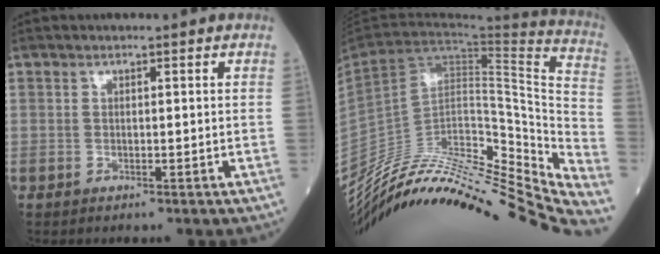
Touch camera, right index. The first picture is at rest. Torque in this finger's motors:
{"motor_torque": [-1.23, -0.91, -0.07, 0.01]}